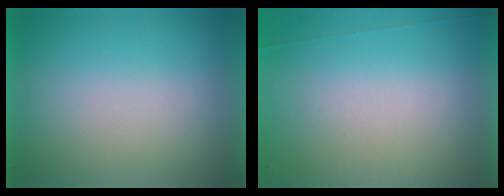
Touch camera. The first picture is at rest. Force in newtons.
{"total": 7.1}